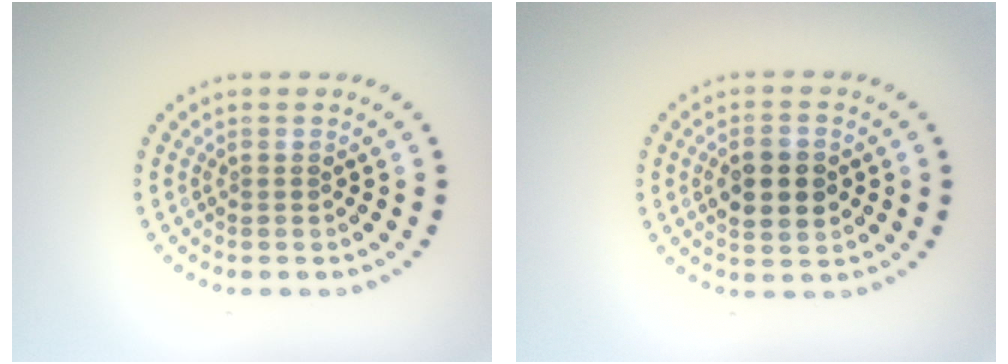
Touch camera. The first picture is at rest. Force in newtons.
{"total": 3.5, "press": 3.5, "slide": 0.3}